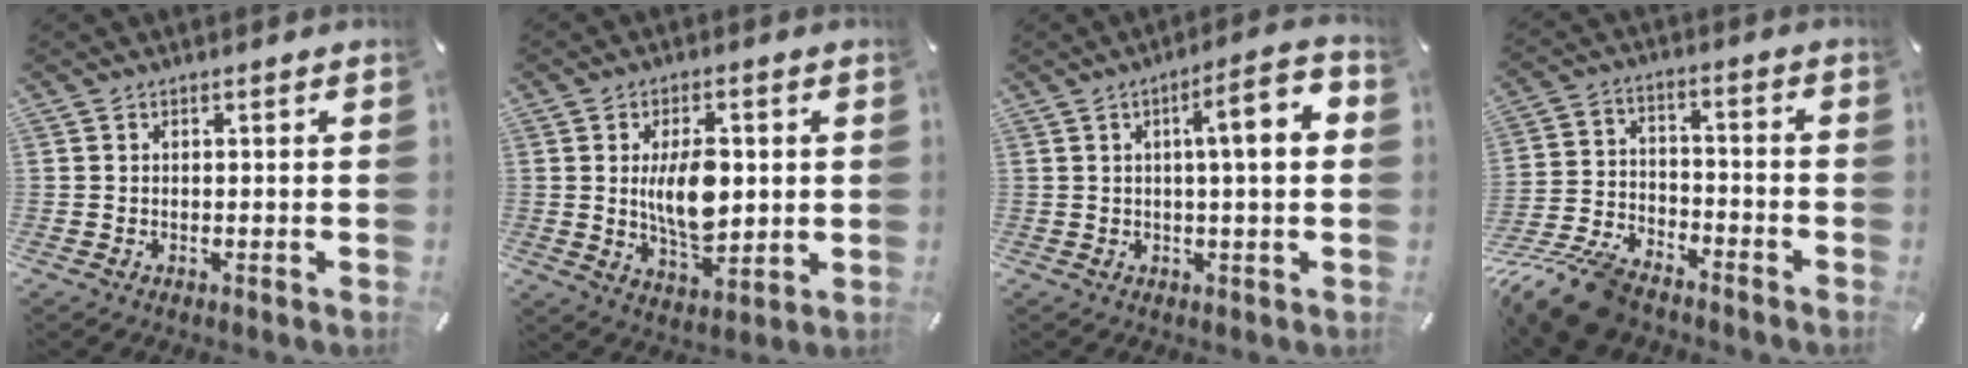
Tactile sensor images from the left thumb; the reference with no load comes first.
{"total": 11.1, "force": [1.2, 6.1, 9.2], "torque": [-0.160, -0.003, 0.016]}
{"total": 10.6, "force": [2.0, 2.1, 10.2], "torque": [-0.149, -0.005, 0.021]}
{"total": 14.5, "force": [-11.4, 5.4, 7.1], "torque": [-0.139, 0.053, -0.213]}